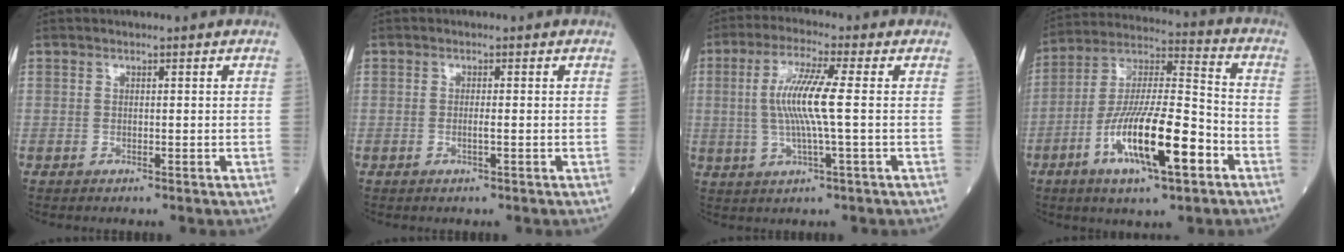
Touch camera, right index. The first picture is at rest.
{"total": 0.9, "force": [-0.2, -0.1, 0.9], "torque": [-0.019, 0.000, -0.003]}
{"total": 8.4, "force": [0.5, -0.1, 8.4], "torque": [-0.173, 0.003, 0.007]}
{"total": 16.8, "force": [-6.6, 3.0, 15.2], "torque": [-0.290, -0.006, -0.113]}